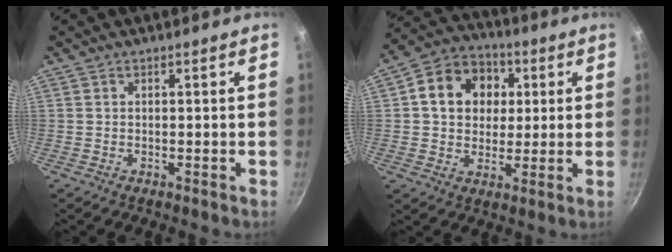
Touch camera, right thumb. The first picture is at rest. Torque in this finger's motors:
{"motor_torque": [-0.46, 0.77, 0.27, 0.04, 0.15]}